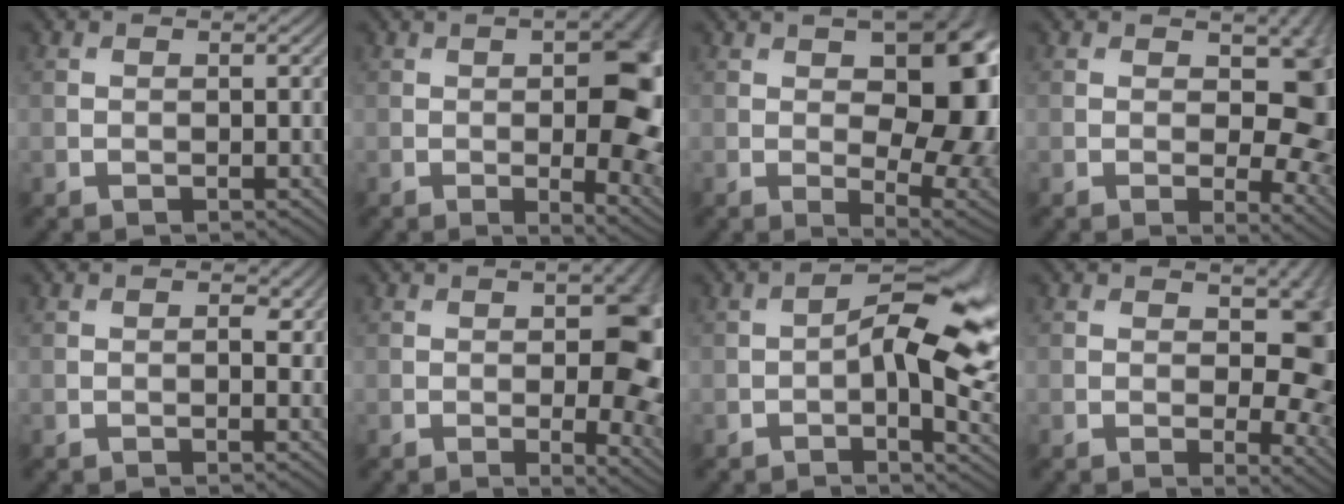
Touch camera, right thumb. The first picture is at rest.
{"total": 13.2, "force": [-0.5, 5.2, 12.1], "torque": [-0.145, -0.002, -0.007]}
{"total": 17.2, "force": [1.9, 9.0, 14.5], "torque": [-0.163, -0.010, 0.043]}
{"total": 10.8, "force": [1.1, 6.2, 8.8], "torque": [-0.103, -0.012, 0.020]}
{"total": 1.5, "force": [0.2, 0.6, 1.3], "torque": [-0.015, -0.006, 0.003]}
{"total": 11.5, "force": [-0.2, 5.0, 10.3], "torque": [-0.121, -0.006, 0.005]}
{"total": 12.7, "force": [-0.2, 5.6, 11.4], "torque": [-0.177, -0.008, -0.002]}
{"total": 9.7, "force": [1.1, 5.5, 7.9], "torque": [-0.092, -0.014, 0.019]}